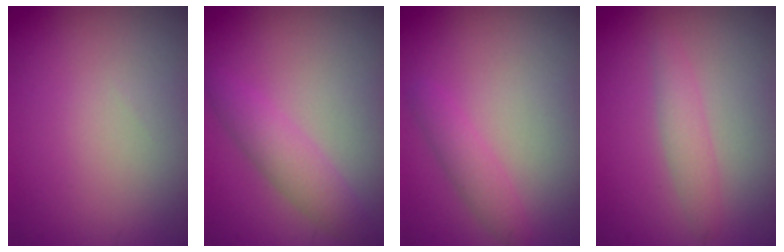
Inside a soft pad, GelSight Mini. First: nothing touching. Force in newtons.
{"total": 2.9, "press": 2.9, "slide": 0.1}
{"total": 1.9, "press": 1.9, "slide": 0.1}
{"total": 1.8, "press": 1.8, "slide": 0.1}